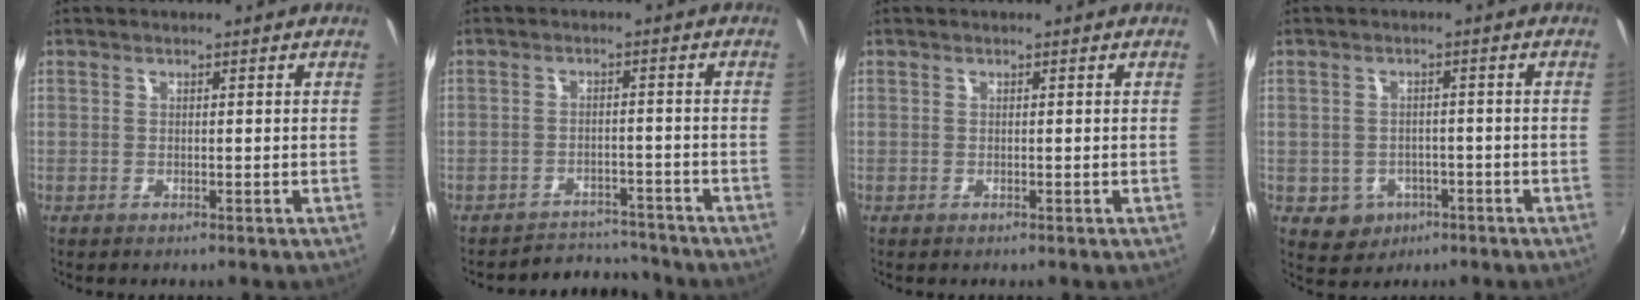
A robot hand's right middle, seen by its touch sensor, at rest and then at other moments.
{"total": 7.0, "force": [-6.8, 1.9, 0.0], "torque": [-0.013, 0.010, -0.098]}
{"total": 0.0}
{"total": 5.7, "force": [-2.3, 4.9, 1.5], "torque": [-0.044, 0.002, -0.022]}